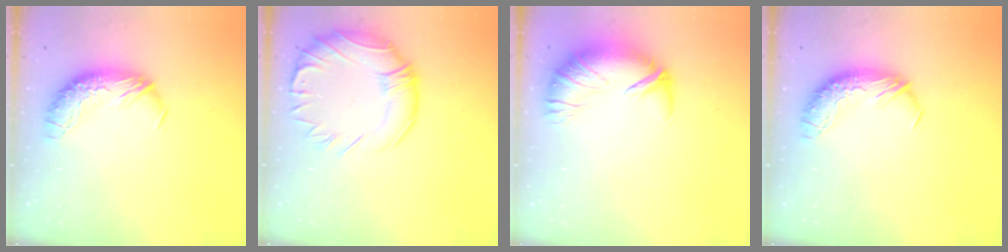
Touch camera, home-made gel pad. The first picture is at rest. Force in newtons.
{"total": 7.4, "press": 6.8, "slide": 3.0}
{"total": 2.7, "press": 1.5, "slide": 2.2}
{"total": 0.0}